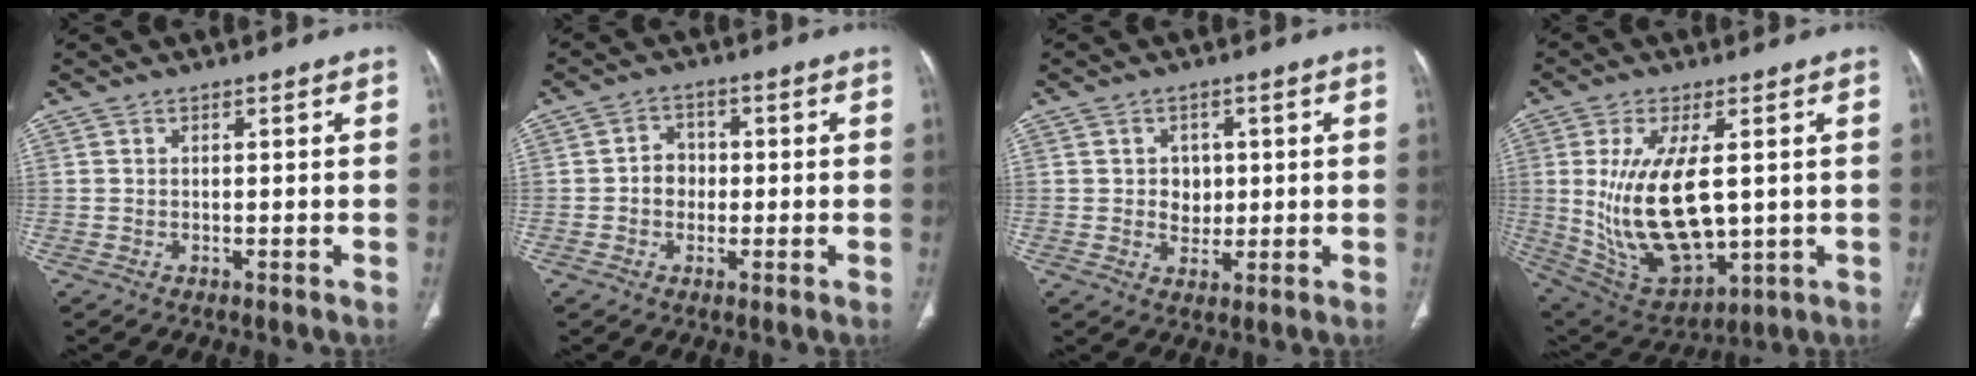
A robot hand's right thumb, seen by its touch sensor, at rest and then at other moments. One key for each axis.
{"total": 3.9, "fx": -0.4, "fy": 3.4, "fz": 1.8, "tx": -0.007, "ty": 0.011, "tz": -0.014}
{"total": 4.0, "fx": 0.5, "fy": 3.4, "fz": 2.0, "tx": -0.007, "ty": -0.002, "tz": 0.010}
{"total": 18.7, "fx": 1.0, "fy": 9.3, "fz": 16.1, "tx": -0.298, "ty": -0.018, "tz": 0.048}